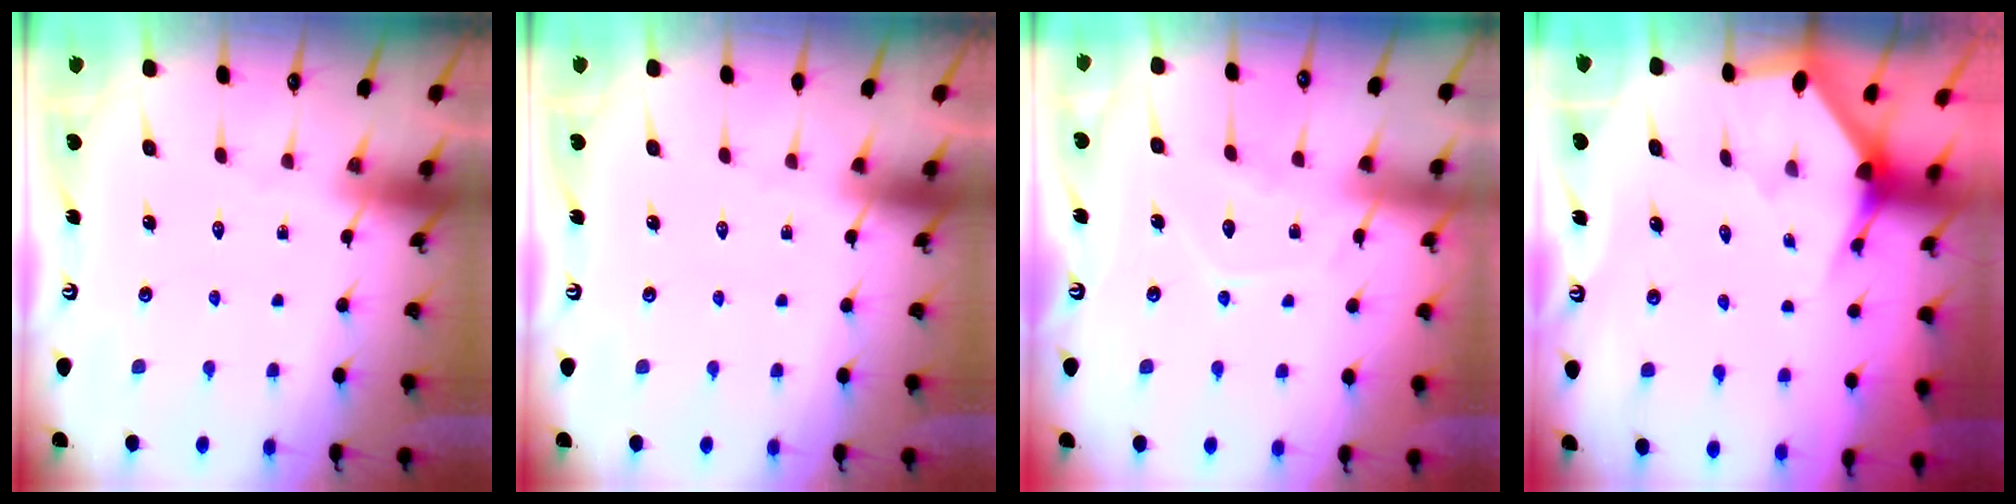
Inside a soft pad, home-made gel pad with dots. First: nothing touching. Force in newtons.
{"total": 0.0}
{"total": 7.3, "press": 7.2, "slide": 0.7}
{"total": 2.4, "press": 2.4, "slide": 0.2}